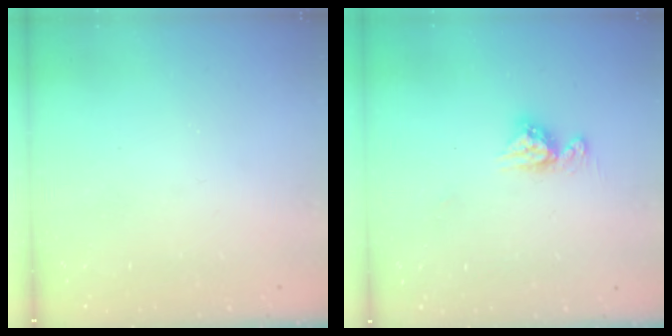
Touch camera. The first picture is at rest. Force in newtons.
{"total": 8.5, "press": 8.4, "slide": 0.8}